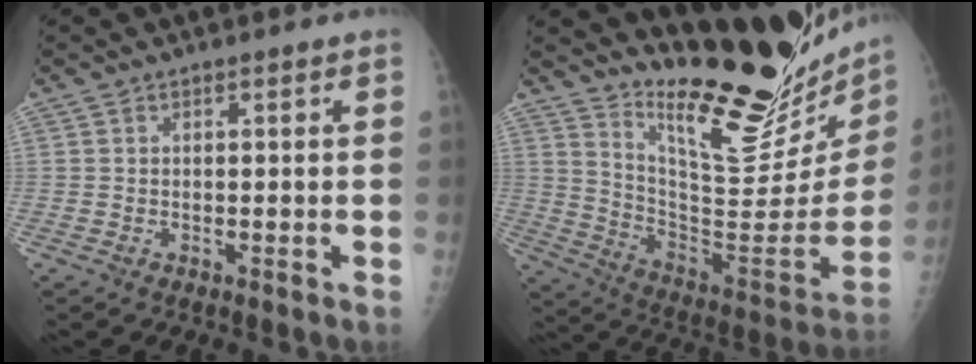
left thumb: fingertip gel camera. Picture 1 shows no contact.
{"total": 29.4, "force": [23.7, 6.2, 16.1], "torque": [-0.214, -0.184, 0.344]}